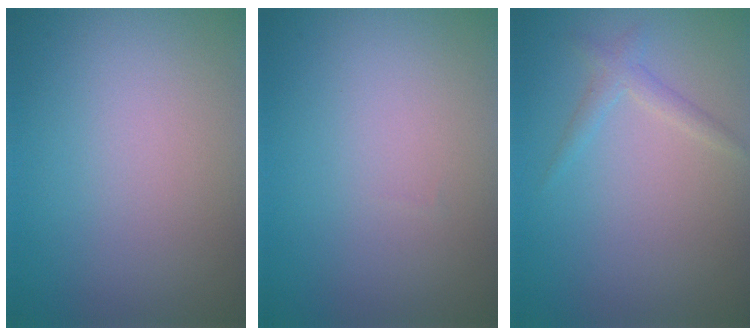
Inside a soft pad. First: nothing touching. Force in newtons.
{"total": 0.0}
{"total": 1.5, "press": 1.5, "slide": 0.1}